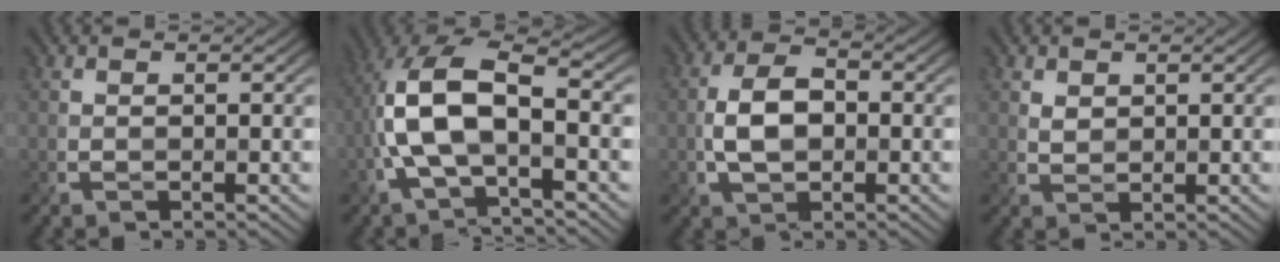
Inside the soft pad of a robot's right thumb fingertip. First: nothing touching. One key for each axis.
{"total": 10.7, "fx": -1.9, "fy": 4.7, "fz": 9.4, "tx": -0.208, "ty": 0.016, "tz": -0.042}
{"total": 5.4, "fx": -0.9, "fy": 3.3, "fz": 4.1, "tx": -0.092, "ty": 0.001, "tz": -0.020}
{"total": 1.0, "fx": 0.7, "fy": 0.7, "fz": 0.2, "tx": -0.010, "ty": -0.004, "tz": 0.019}